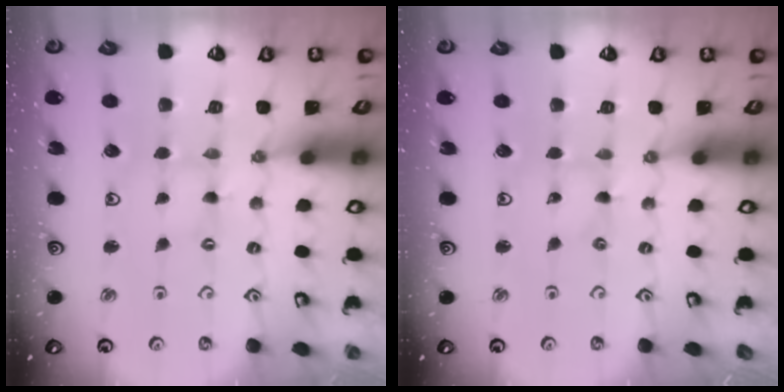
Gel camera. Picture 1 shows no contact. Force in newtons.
{"total": 0.0}